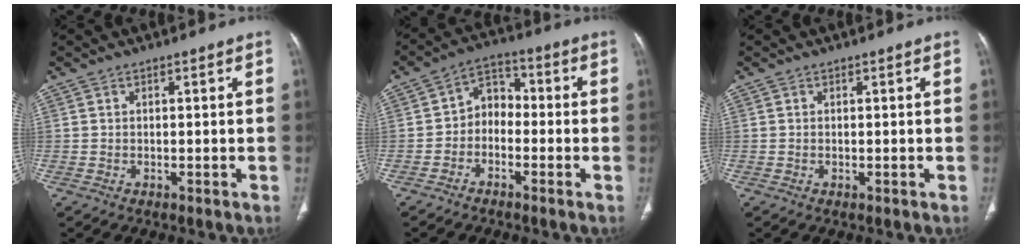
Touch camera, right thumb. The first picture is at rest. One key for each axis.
{"total": 5.9, "fx": -1.7, "fy": 4.6, "fz": 3.3, "tx": -0.030, "ty": 0.033, "tz": -0.047}
{"total": 0.0}